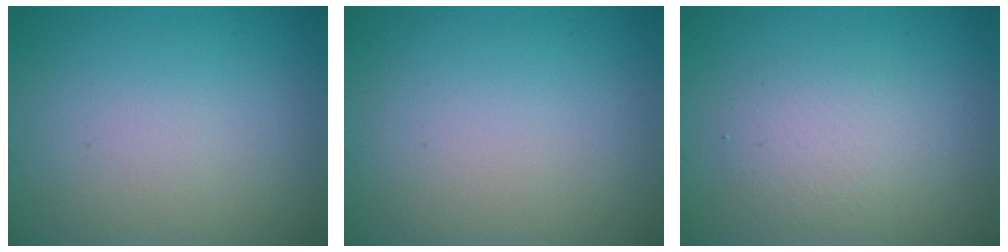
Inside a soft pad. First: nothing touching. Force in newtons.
{"total": 0.0}
{"total": 2.8, "press": 2.8, "slide": 0.1}